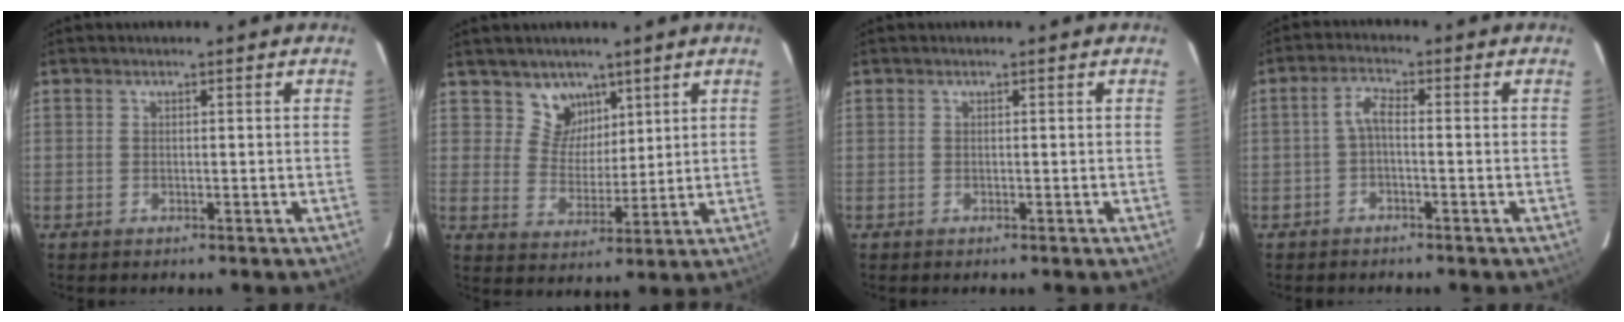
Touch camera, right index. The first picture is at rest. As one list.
[{"total": 6.4, "force": [4.4, 4.7, 0.7], "torque": [-0.001, -0.003, 0.083]}, {"total": 0.0}, {"total": 3.0, "force": [-1.1, 1.0, 2.6], "torque": [-0.060, 0.012, -0.025]}]